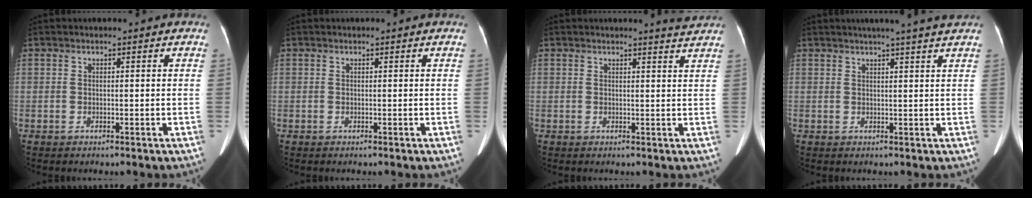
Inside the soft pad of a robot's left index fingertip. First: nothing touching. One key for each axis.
{"total": 0.0}
{"total": 2.5, "fx": 2.4, "fy": -0.7, "fz": 0.4, "tx": -0.012, "ty": -0.013, "tz": 0.020}
{"total": 6.8, "fx": 5.6, "fy": -1.0, "fz": 3.6, "tx": -0.046, "ty": 0.014, "tz": 0.061}